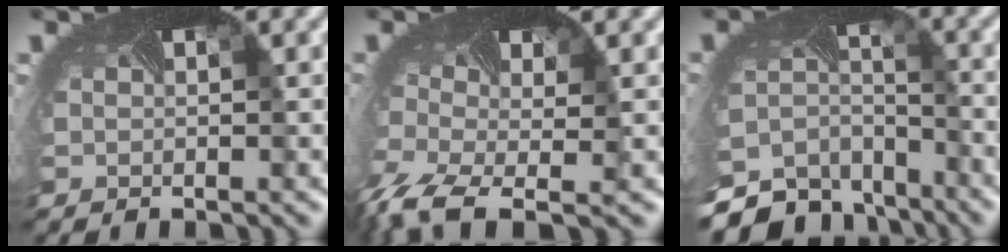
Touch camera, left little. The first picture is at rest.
{"total": 6.5, "force": [-4.5, 2.7, 3.8], "torque": [-0.117, -0.041, -0.089]}
{"total": 8.1, "force": [-7.1, 3.7, 1.1], "torque": [-0.053, -0.023, -0.115]}